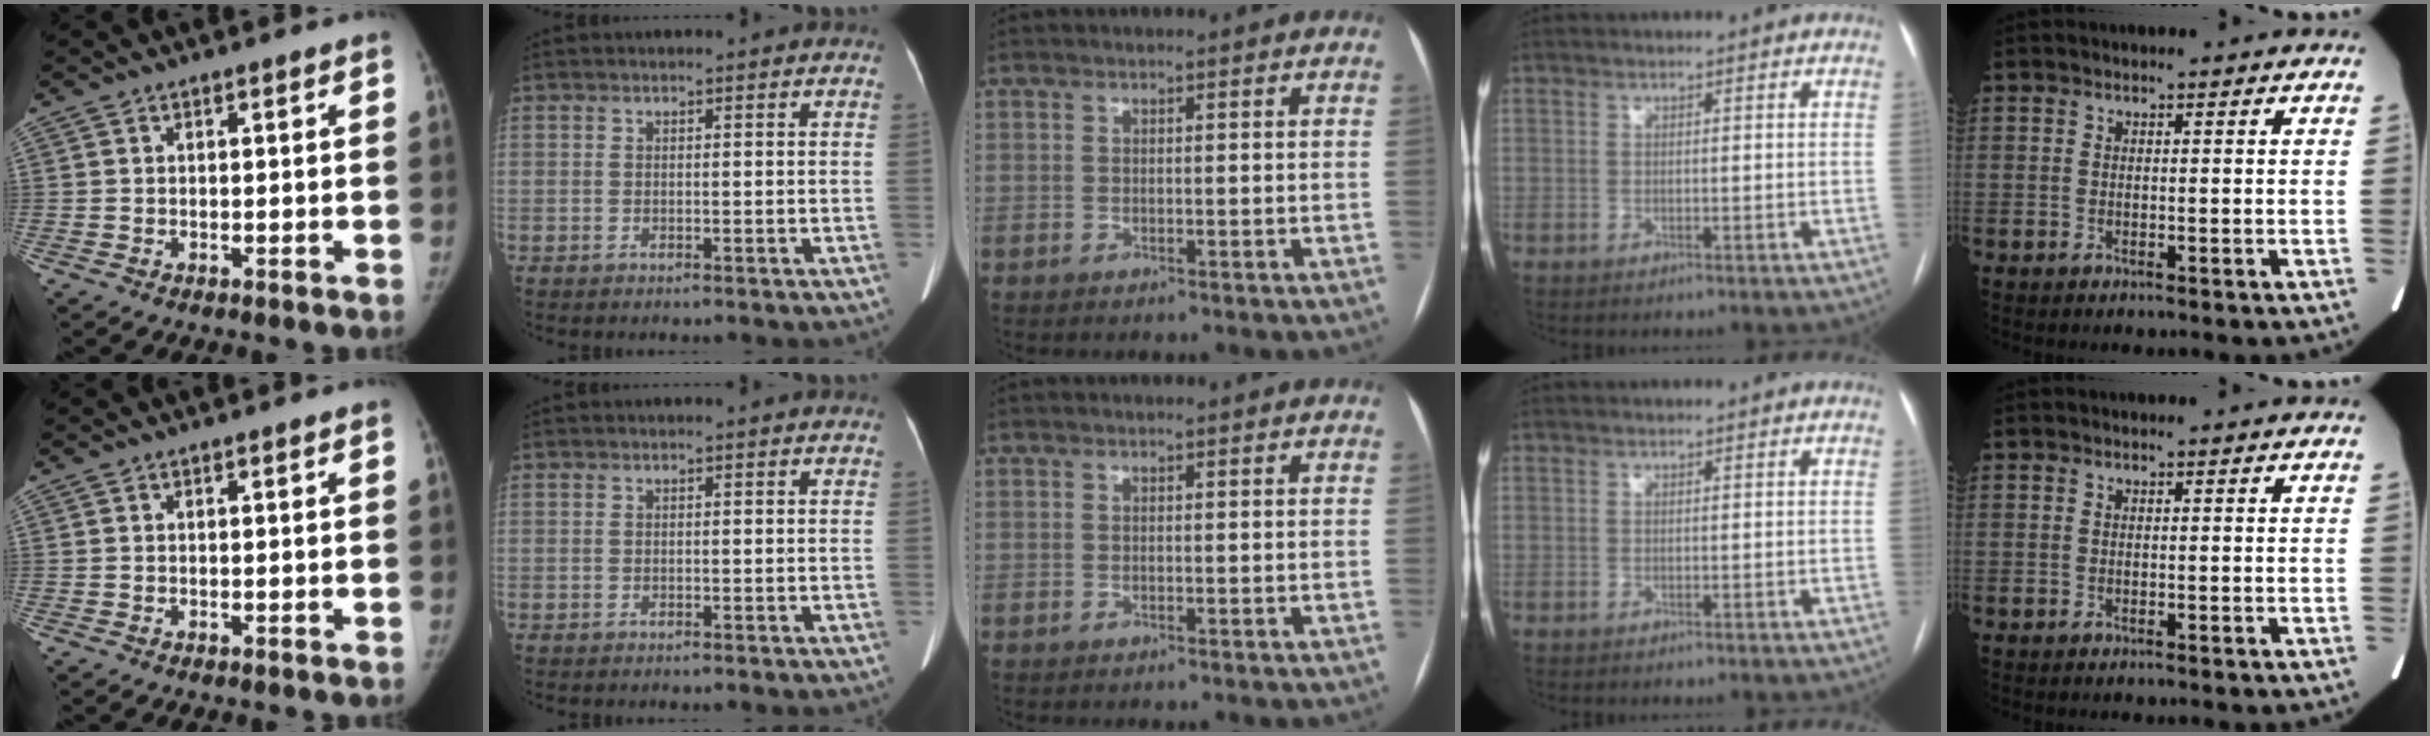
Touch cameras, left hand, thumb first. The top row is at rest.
{}